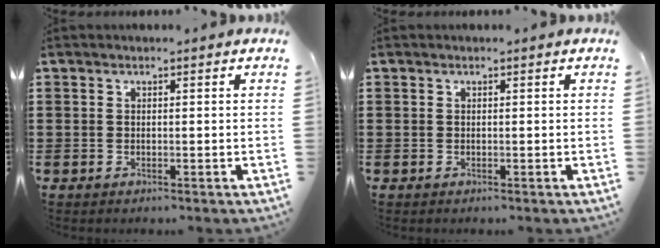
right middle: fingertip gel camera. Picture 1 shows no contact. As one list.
[{"total": 0.0}]